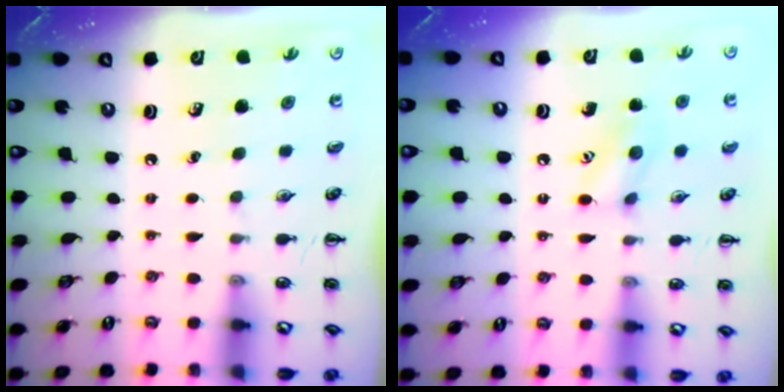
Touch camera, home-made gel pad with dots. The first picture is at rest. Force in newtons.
{"total": 8.8, "press": 8.7, "slide": 1.3}